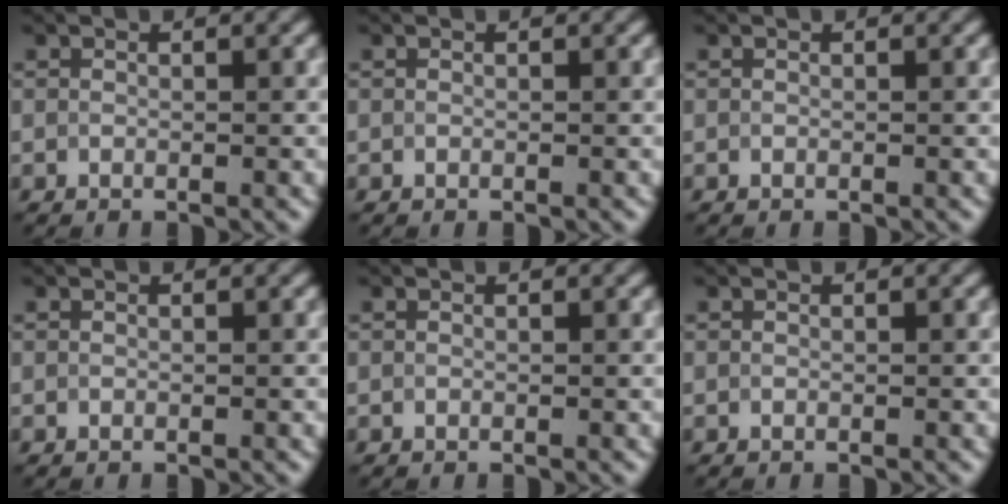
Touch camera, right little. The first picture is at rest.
{"total": 0.0}
{"total": 0.0}
{"total": 0.0}
{"total": 0.0}
{"total": 0.0}